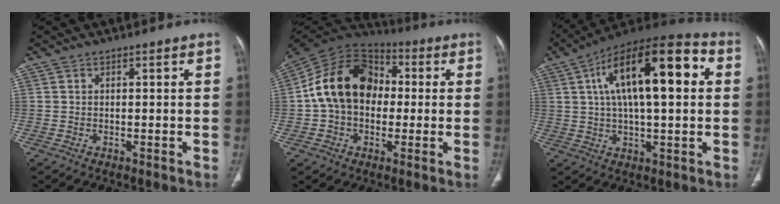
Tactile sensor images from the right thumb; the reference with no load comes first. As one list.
[{"total": 17.1, "force": [0.6, 12.8, 11.4], "torque": [-0.177, 0.039, -0.001]}, {"total": 21.8, "force": [5.0, 8.3, 19.5], "torque": [-0.307, 0.023, 0.070]}]